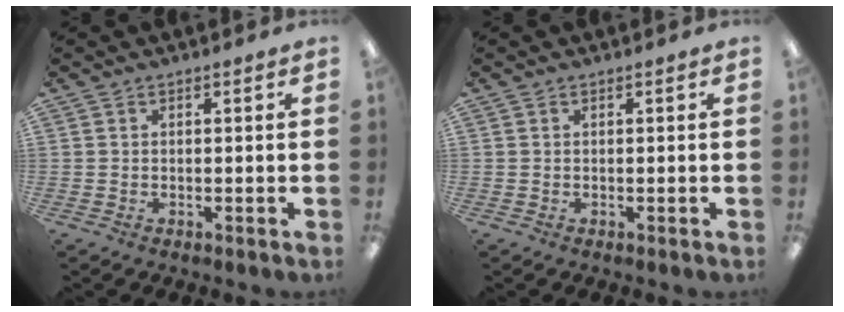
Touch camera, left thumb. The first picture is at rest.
{"total": 0.0}